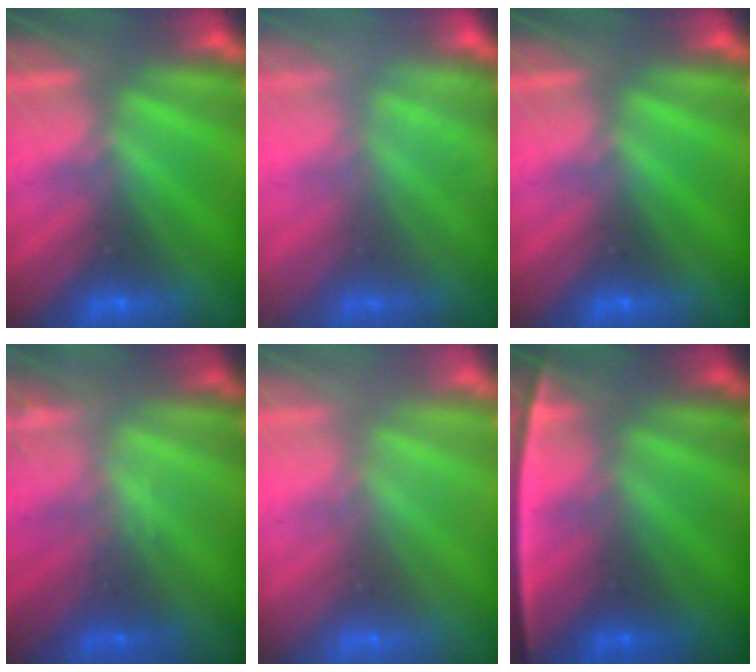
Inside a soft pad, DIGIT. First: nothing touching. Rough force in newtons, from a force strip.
{"total": 2.4}
{"total": 0.0}
{"total": 1.9}
{"total": 3.1}
{"total": 2.4}